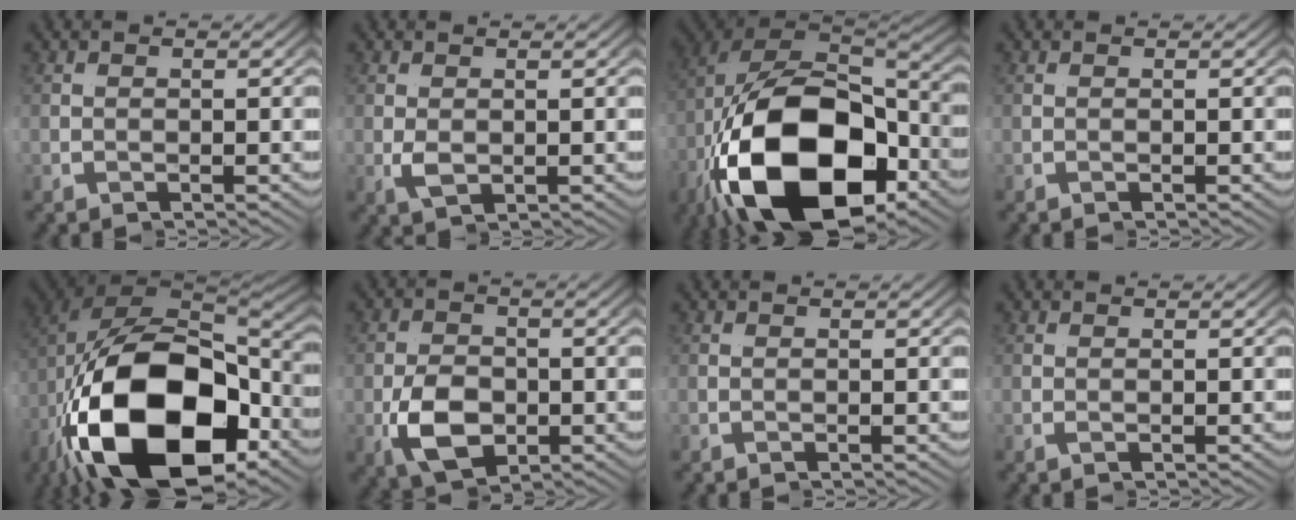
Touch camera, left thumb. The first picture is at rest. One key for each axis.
{"total": 1.6, "fx": 0.4, "fy": 0.5, "fz": 1.4, "tx": -0.034, "ty": 0.002, "tz": 0.005}
{"total": 20.6, "fx": -5.5, "fy": 10.4, "fz": 16.9, "tx": -0.357, "ty": -0.041, "tz": -0.067}
{"total": 0.0}
{"total": 22.7, "fx": -5.0, "fy": 10.9, "fz": 19.3, "tx": -0.391, "ty": -0.035, "tz": -0.059}
{"total": 7.4, "fx": -0.4, "fy": 4.8, "fz": 5.6, "tx": -0.119, "ty": -0.014, "tz": -0.007}
{"total": 0.0}
{"total": 0.6, "fx": 0.2, "fy": -0.4, "fz": 0.3, "tx": -0.007, "ty": 0.005, "tz": 0.001}